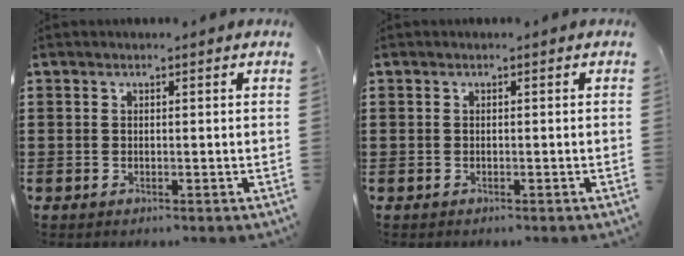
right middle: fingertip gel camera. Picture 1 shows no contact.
{"total": 0.0}